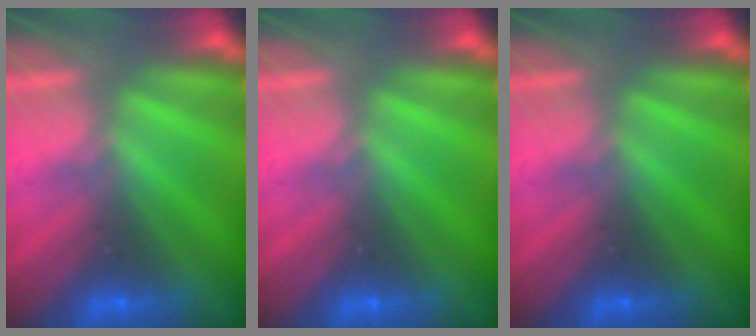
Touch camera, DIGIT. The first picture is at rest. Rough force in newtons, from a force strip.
{"total": 0.0}
{"total": 0.0}